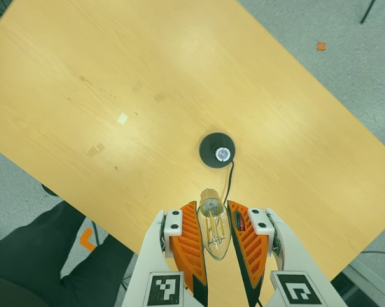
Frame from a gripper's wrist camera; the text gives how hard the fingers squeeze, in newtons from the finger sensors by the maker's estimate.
{"total": 11.7, "left": 12.6, "right": 10.8}